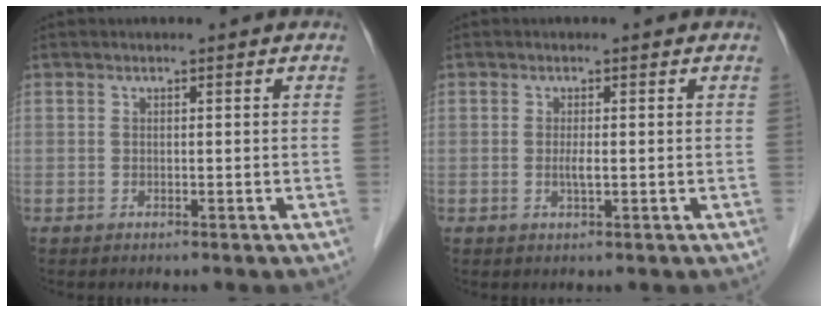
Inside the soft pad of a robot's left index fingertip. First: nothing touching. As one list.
[{"total": 1.5, "force": [-0.2, 0.1, 1.5], "torque": [-0.031, -0.005, -0.004]}]